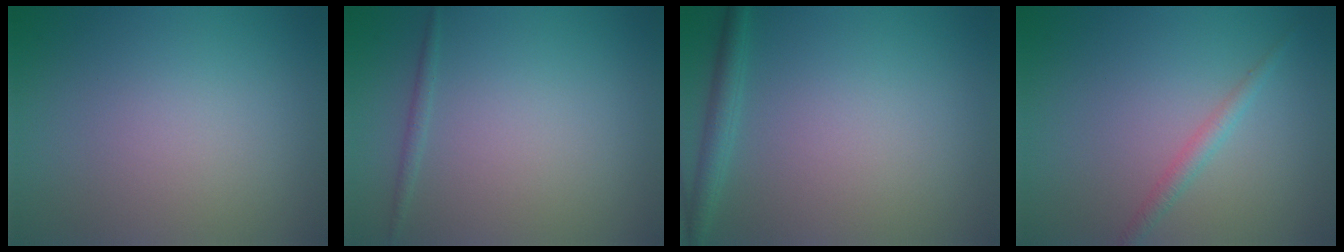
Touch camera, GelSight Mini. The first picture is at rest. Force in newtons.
{"total": 0.7, "press": 0.7, "slide": 0.0}
{"total": 1.8, "press": 1.8, "slide": 0.1}
{"total": 1.6, "press": 1.6, "slide": 0.1}